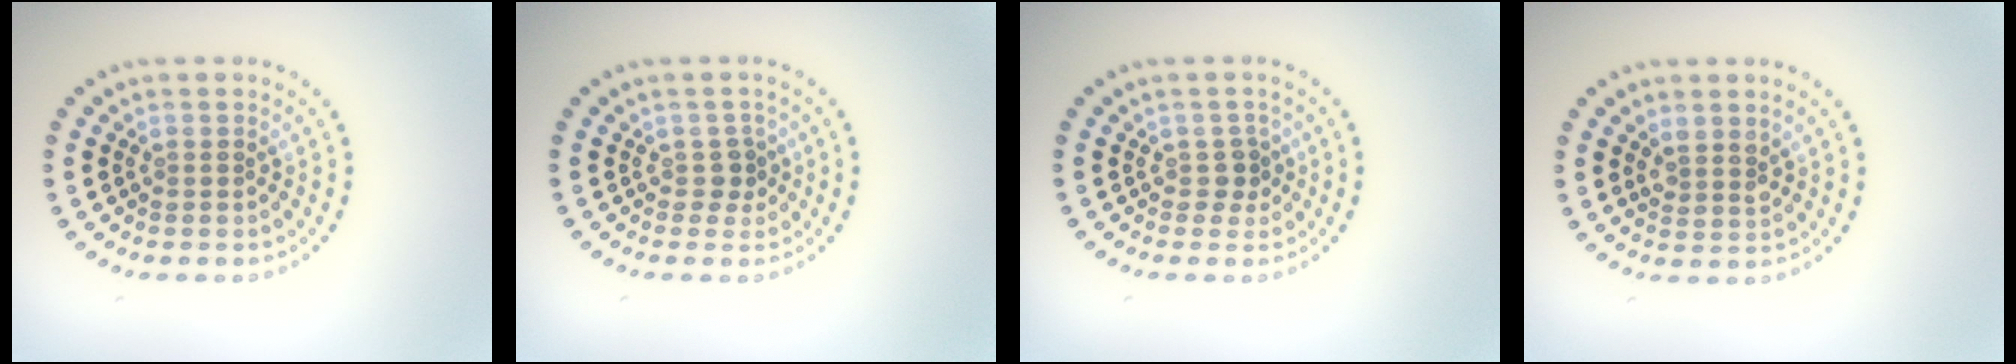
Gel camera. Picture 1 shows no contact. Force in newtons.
{"total": 1.2, "press": 1.0, "slide": 0.8}
{"total": 1.3, "press": 1.0, "slide": 0.8}
{"total": 1.7, "press": 1.5, "slide": 0.8}